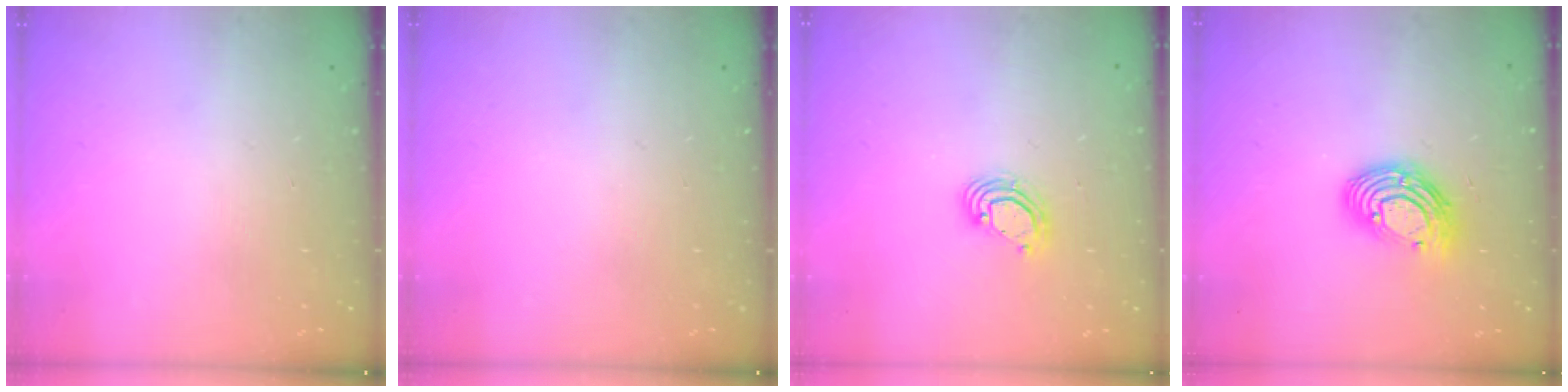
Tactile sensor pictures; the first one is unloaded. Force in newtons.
{"total": 0.0}
{"total": 5.6, "press": 5.6, "slide": 0.3}
{"total": 11.2, "press": 11.2, "slide": 1.0}